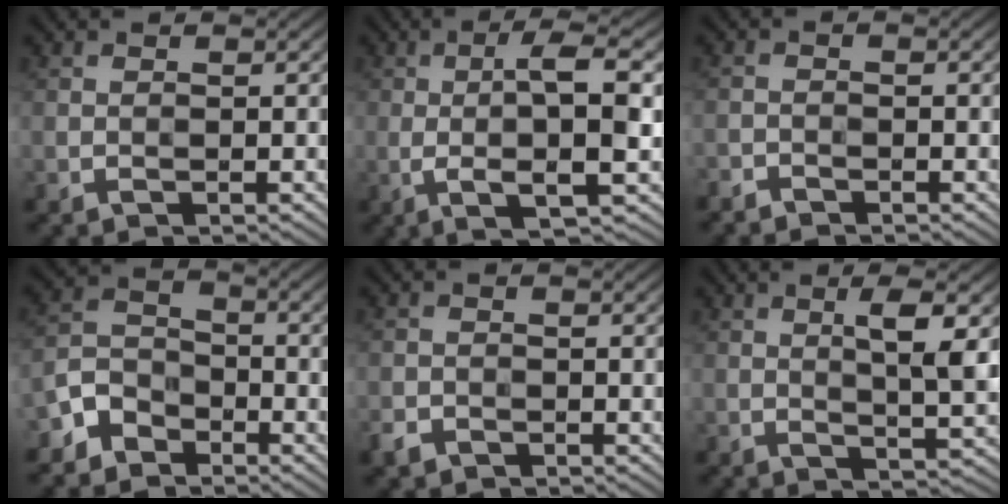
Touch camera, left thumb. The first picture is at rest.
{"total": 7.4, "force": [0.3, 1.3, 7.3], "torque": [-0.123, 0.016, 0.001]}
{"total": 2.0, "force": [-2.0, 0.2, 0.0], "torque": [-0.002, -0.009, -0.035]}
{"total": 5.1, "force": [-3.9, 3.0, 1.4], "torque": [-0.038, -0.005, -0.093]}
{"total": 2.2, "force": [-1.8, 1.1, 0.7], "torque": [-0.016, -0.012, -0.038]}
{"total": 4.1, "force": [1.6, 0.2, 3.7], "torque": [-0.065, 0.006, 0.031]}